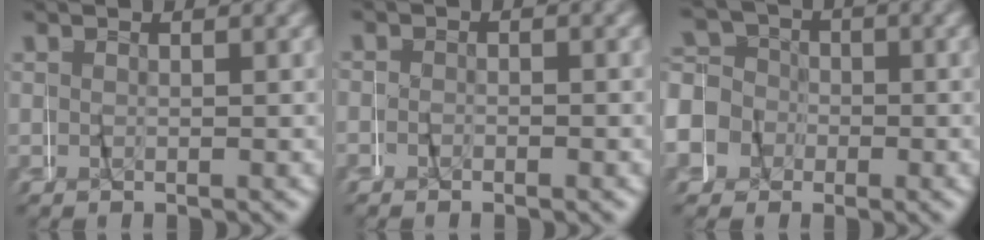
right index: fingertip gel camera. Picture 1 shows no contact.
{"total": 0.9, "force": [-0.8, 0.2, -0.3], "torque": [0.008, 0.002, -0.019]}
{"total": 11.4, "force": [0.2, 10.8, 3.6], "torque": [-0.100, -0.009, -0.017]}